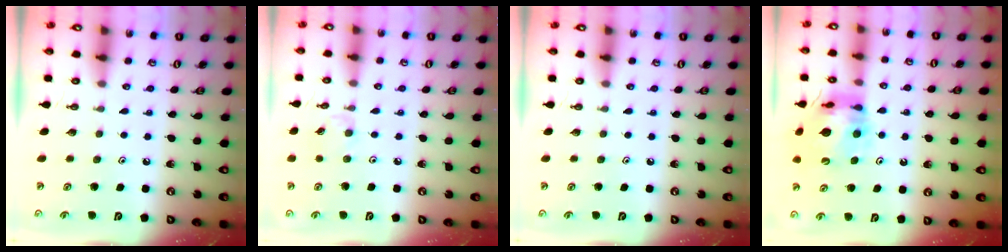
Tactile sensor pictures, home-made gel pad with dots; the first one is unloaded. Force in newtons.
{"total": 2.5, "press": 2.4, "slide": 0.4}
{"total": 0.0}
{"total": 14.4, "press": 14.3, "slide": 1.6}